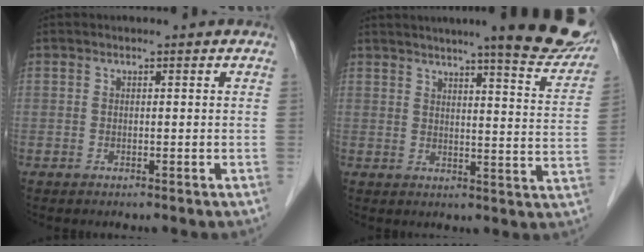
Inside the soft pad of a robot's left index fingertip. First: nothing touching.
{"total": 16.1, "force": [13.1, 1.1, 9.3], "torque": [-0.104, -0.025, 0.149]}